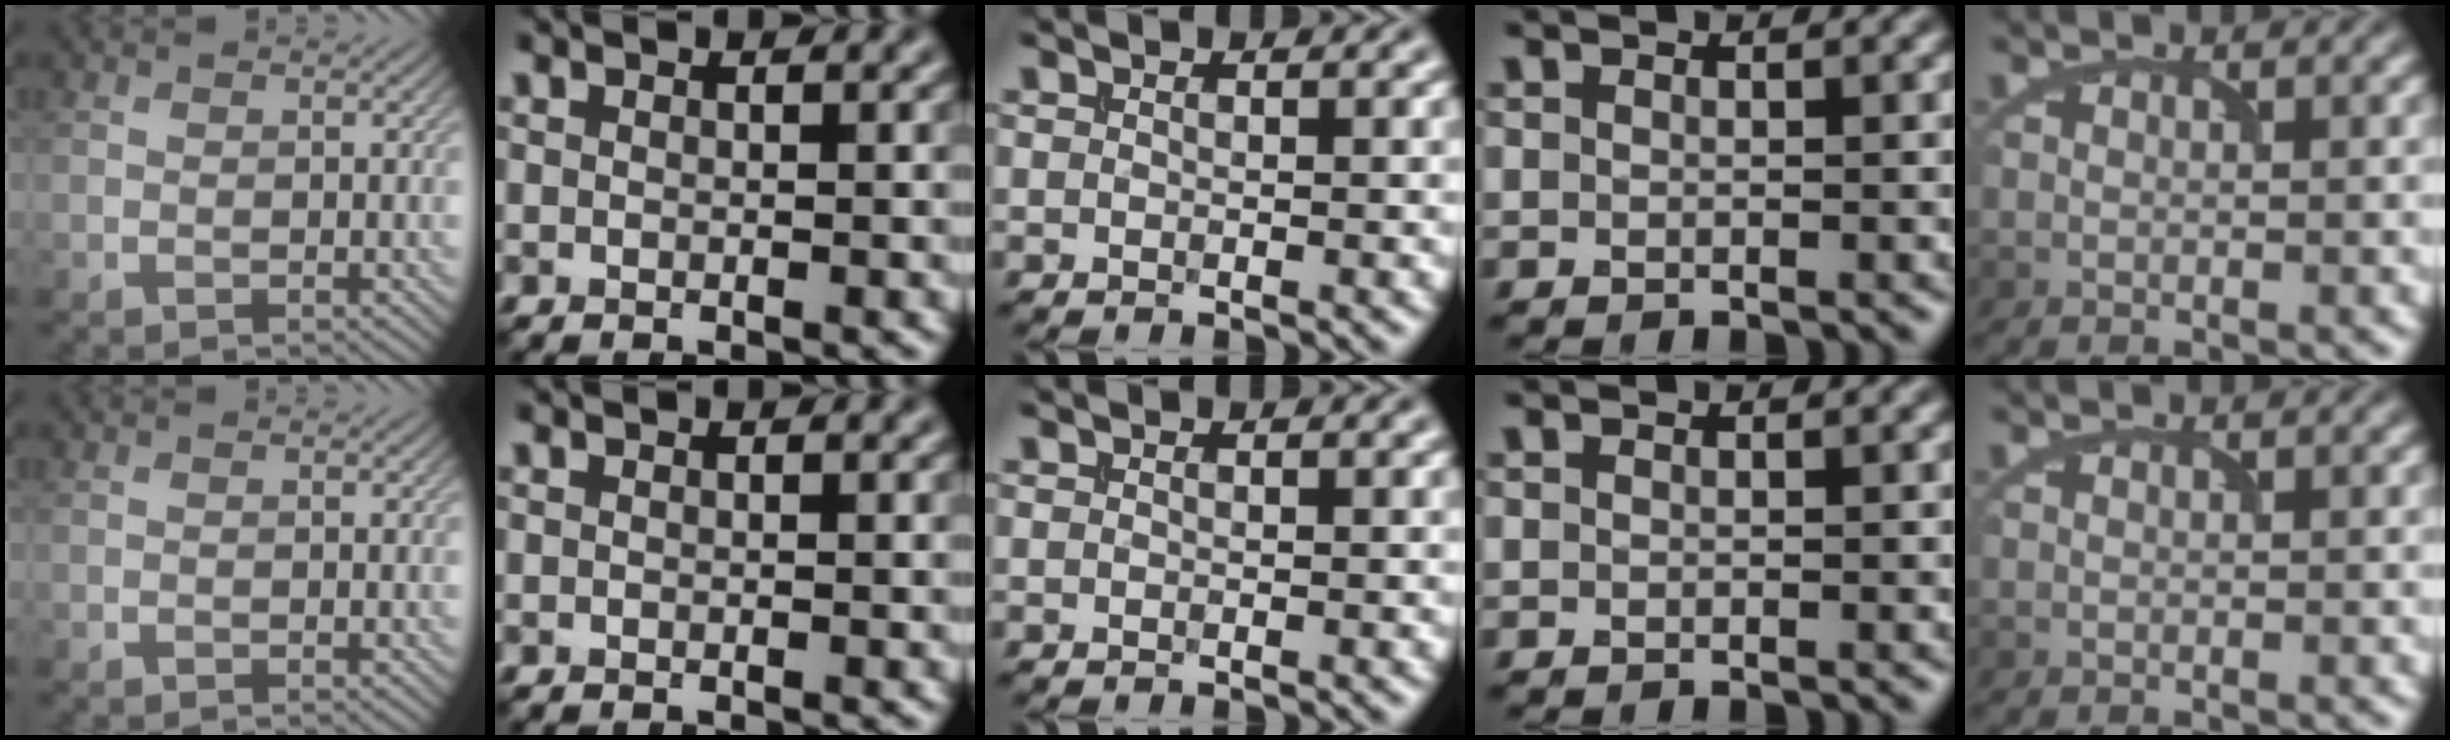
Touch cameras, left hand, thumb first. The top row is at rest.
{}